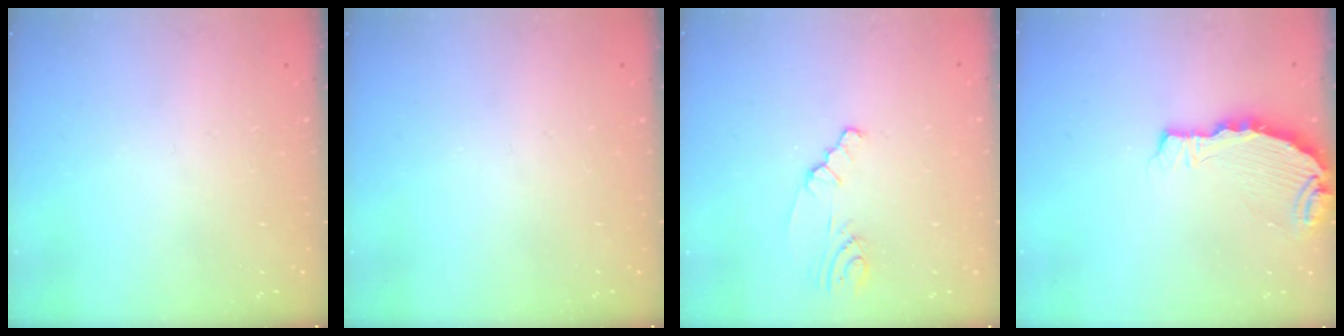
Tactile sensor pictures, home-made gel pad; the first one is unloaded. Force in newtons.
{"total": 0.0}
{"total": 3.3, "press": 3.3, "slide": 0.5}
{"total": 4.7, "press": 4.7, "slide": 0.4}